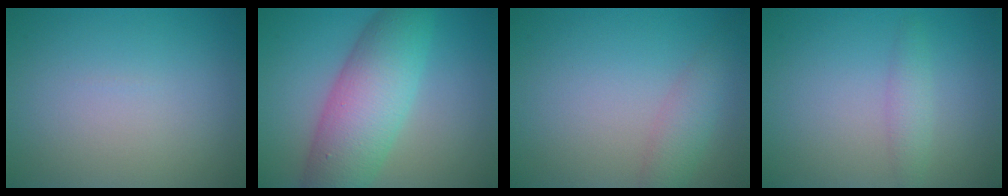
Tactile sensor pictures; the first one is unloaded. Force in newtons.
{"total": 8.4, "press": 8.4, "slide": 0.1}
{"total": 2.5, "press": 2.5, "slide": 0.1}
{"total": 1.6, "press": 1.6, "slide": 0.1}